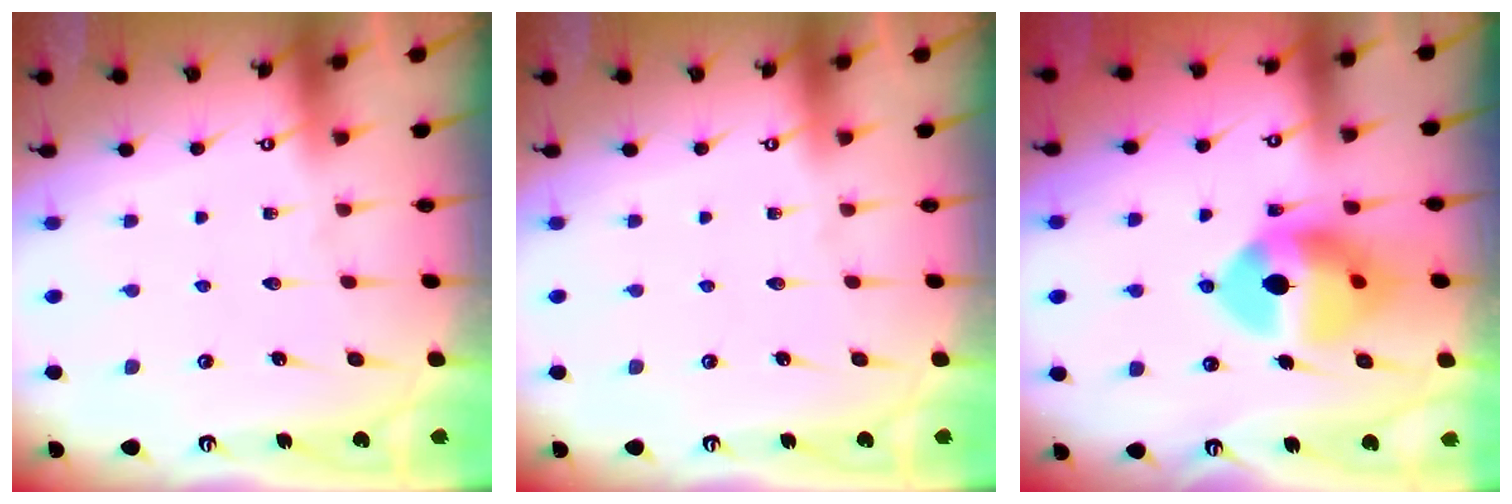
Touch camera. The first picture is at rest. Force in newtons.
{"total": 0.0}
{"total": 13.2, "press": 13.1, "slide": 1.8}